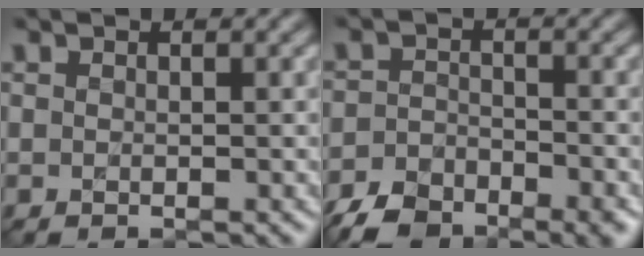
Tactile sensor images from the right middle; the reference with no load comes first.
{"total": 6.9, "force": [-5.6, 2.8, 2.9], "torque": [-0.044, -0.023, -0.095]}